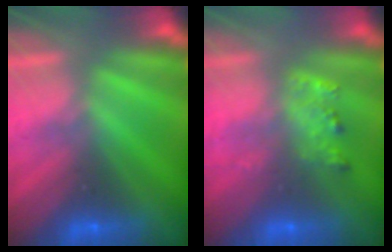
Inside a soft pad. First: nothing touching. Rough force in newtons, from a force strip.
{"total": 2.0}